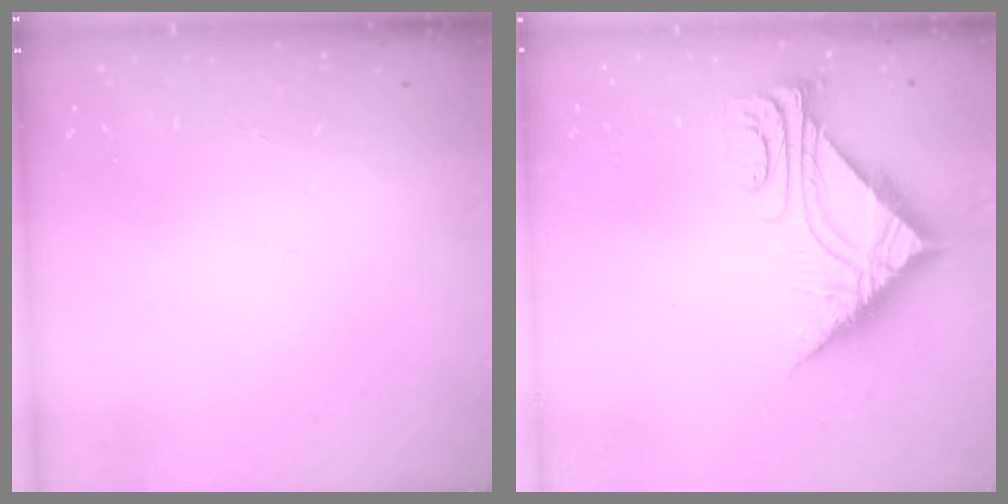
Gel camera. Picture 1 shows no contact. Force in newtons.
{"total": 7.9, "press": 7.9, "slide": 0.8}